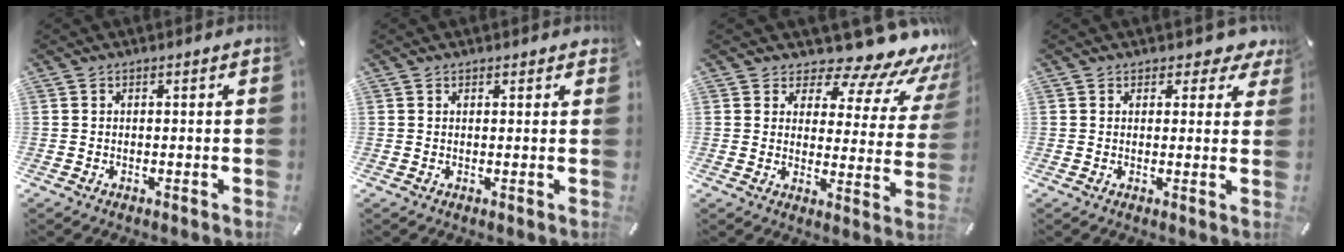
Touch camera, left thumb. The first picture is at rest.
{"total": 1.0, "force": [0.8, 0.7, 0.1], "torque": [0.006, -0.003, 0.013]}
{"total": 12.8, "force": [10.4, 4.7, 5.7], "torque": [-0.070, -0.096, 0.172]}
{"total": 3.5, "force": [2.2, 2.4, 1.2], "torque": [0.001, -0.014, 0.032]}